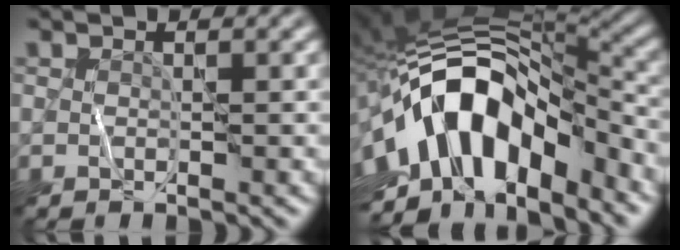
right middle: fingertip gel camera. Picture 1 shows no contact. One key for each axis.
{"total": 14.0, "fx": -4.6, "fy": 7.7, "fz": 10.8, "tx": -0.168, "ty": 0.017, "tz": -0.089}